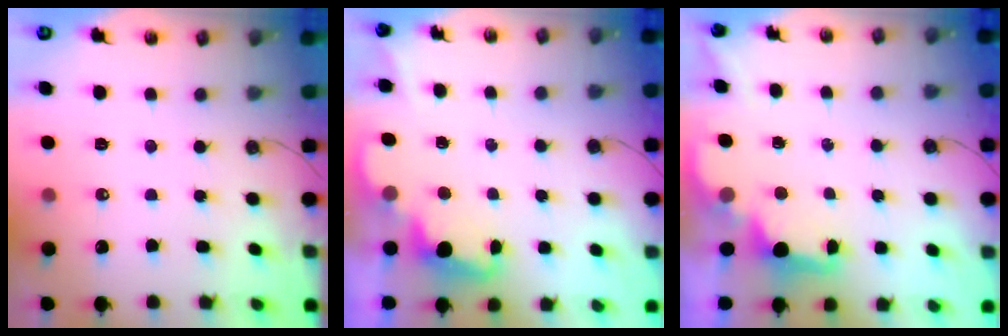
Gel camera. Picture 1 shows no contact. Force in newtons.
{"total": 2.3, "press": 2.3, "slide": 0.5}
{"total": 2.1, "press": 1.9, "slide": 0.8}